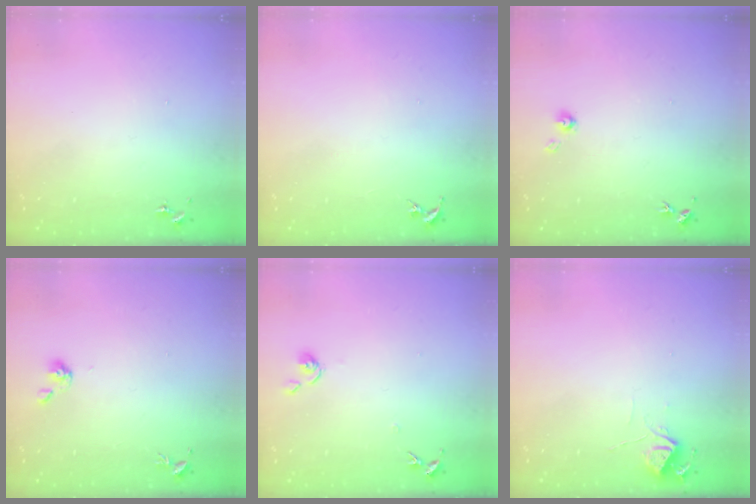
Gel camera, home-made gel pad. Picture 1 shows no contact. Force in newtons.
{"total": 0.0}
{"total": 4.1, "press": 4.1, "slide": 0.4}
{"total": 4.7, "press": 4.5, "slide": 1.3}
{"total": 6.7, "press": 6.7, "slide": 0.6}
{"total": 6.0, "press": 6.0, "slide": 0.7}